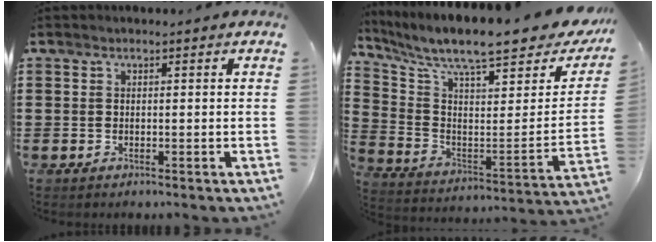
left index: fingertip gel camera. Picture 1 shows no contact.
{"total": 9.3, "force": [7.7, 1.3, 5.2], "torque": [-0.118, -0.069, 0.123]}